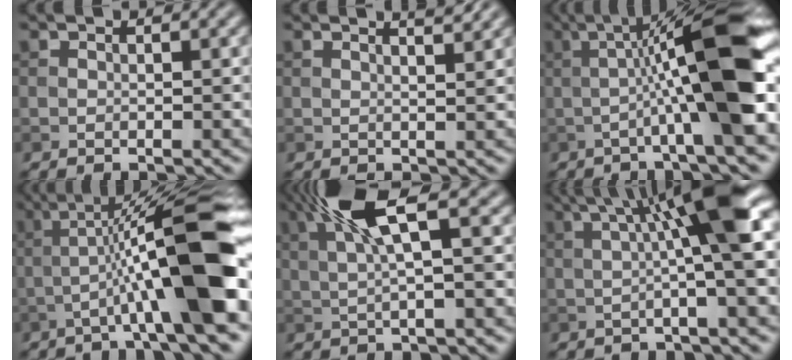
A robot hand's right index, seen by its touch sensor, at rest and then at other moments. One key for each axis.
{"total": 3.0, "fx": 2.2, "fy": 1.0, "fz": 1.8, "tx": -0.005, "ty": 0.010, "tz": 0.002}
{"total": 11.1, "fx": -0.9, "fy": 1.0, "fz": 11.0, "tx": -0.162, "ty": 0.029, "tz": -0.017}
{"total": 11.7, "fx": -2.2, "fy": 1.2, "fz": 11.5, "tx": -0.168, "ty": 0.031, "tz": -0.035}
{"total": 6.8, "fx": 2.2, "fy": 1.4, "fz": 6.2, "tx": -0.120, "ty": 0.019, "tz": 0.038}
{"total": 9.6, "fx": 2.1, "fy": 1.5, "fz": 9.2, "tx": -0.128, "ty": 0.023, "tz": 0.026}